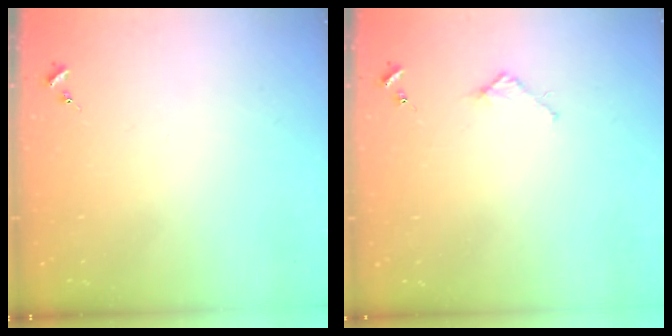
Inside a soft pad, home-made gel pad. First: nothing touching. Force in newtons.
{"total": 2.4, "press": 2.3, "slide": 0.3}